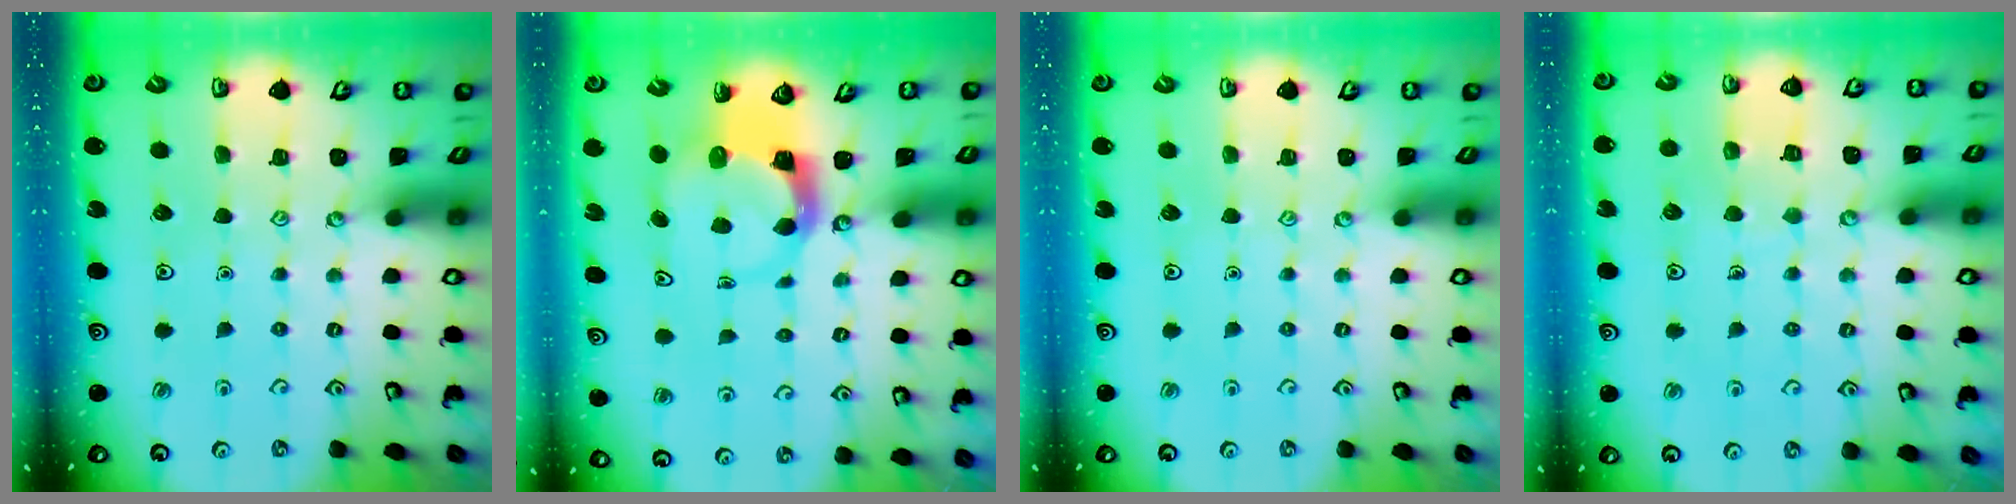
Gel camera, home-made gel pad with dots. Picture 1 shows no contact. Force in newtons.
{"total": 3.8, "press": 3.8, "slide": 0.6}
{"total": 0.0}
{"total": 5.2, "press": 5.2, "slide": 0.4}